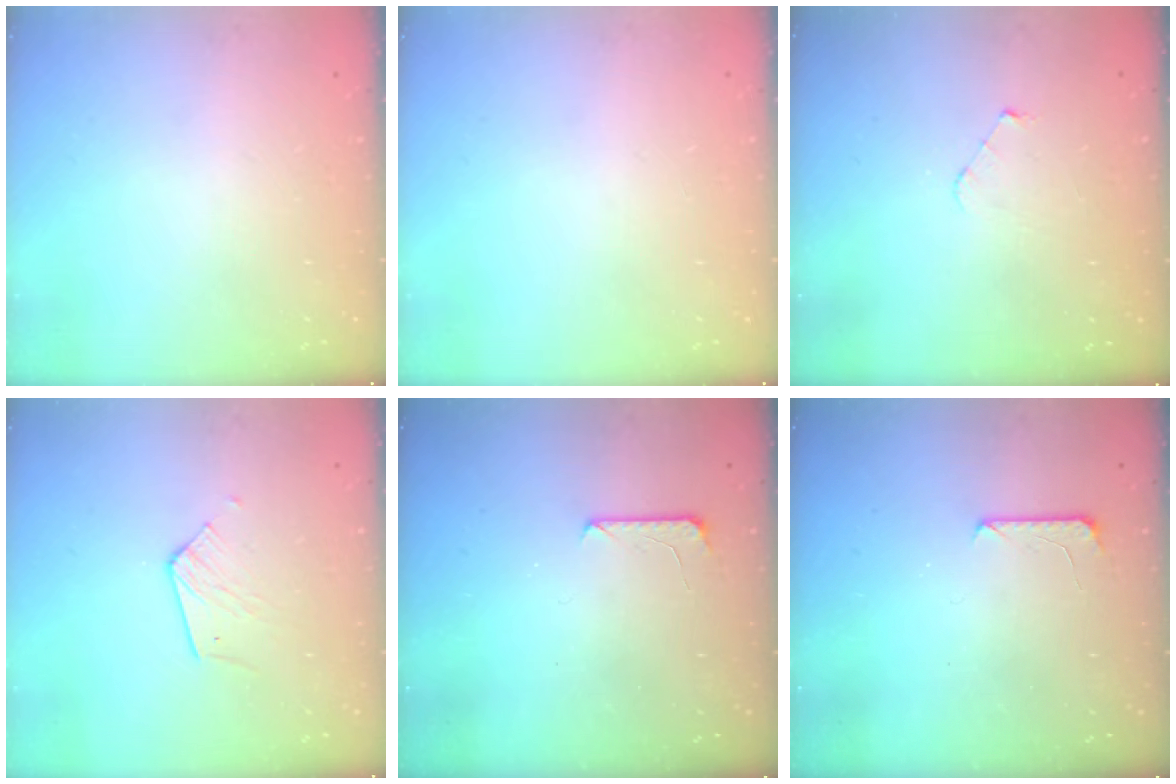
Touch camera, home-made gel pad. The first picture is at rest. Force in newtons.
{"total": 0.0}
{"total": 4.0, "press": 3.9, "slide": 0.4}
{"total": 5.9, "press": 5.9, "slide": 0.5}
{"total": 6.7, "press": 6.6, "slide": 0.8}
{"total": 6.7, "press": 6.6, "slide": 0.8}